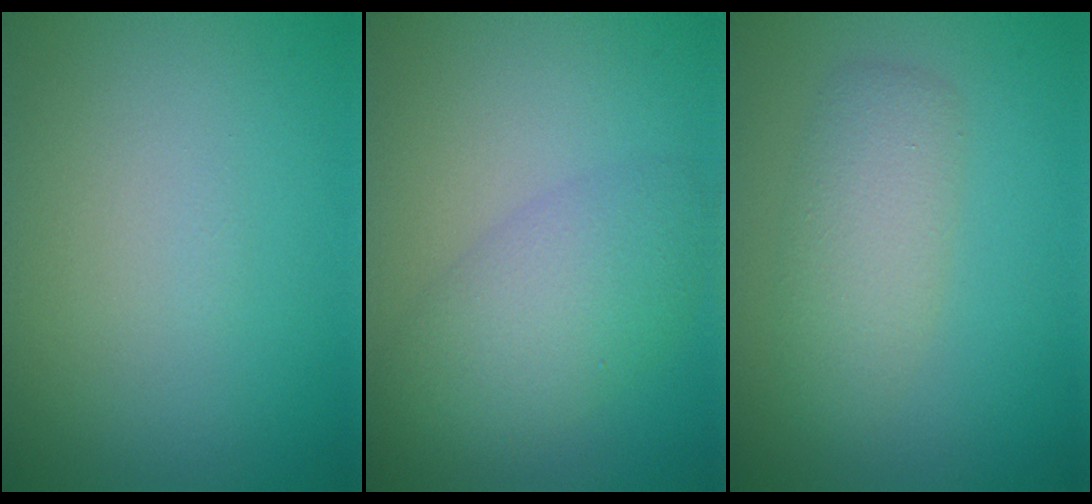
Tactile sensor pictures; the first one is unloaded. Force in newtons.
{"total": 4.7, "press": 4.7, "slide": 0.1}
{"total": 3.4, "press": 3.4, "slide": 0.1}